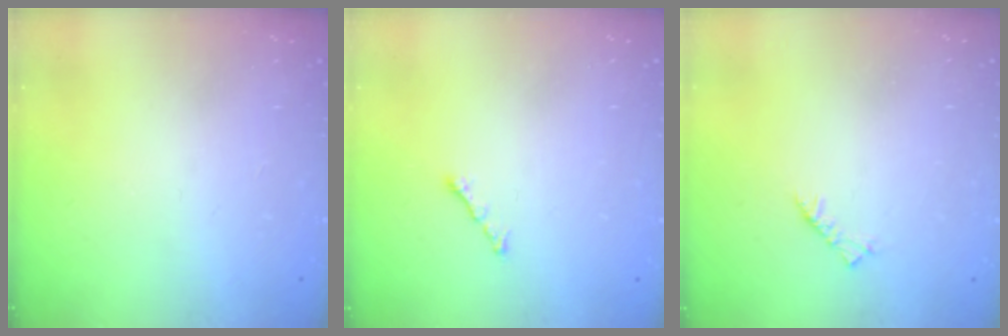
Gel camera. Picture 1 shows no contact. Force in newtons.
{"total": 1.7, "press": 1.6, "slide": 0.6}
{"total": 2.5, "press": 2.4, "slide": 0.7}